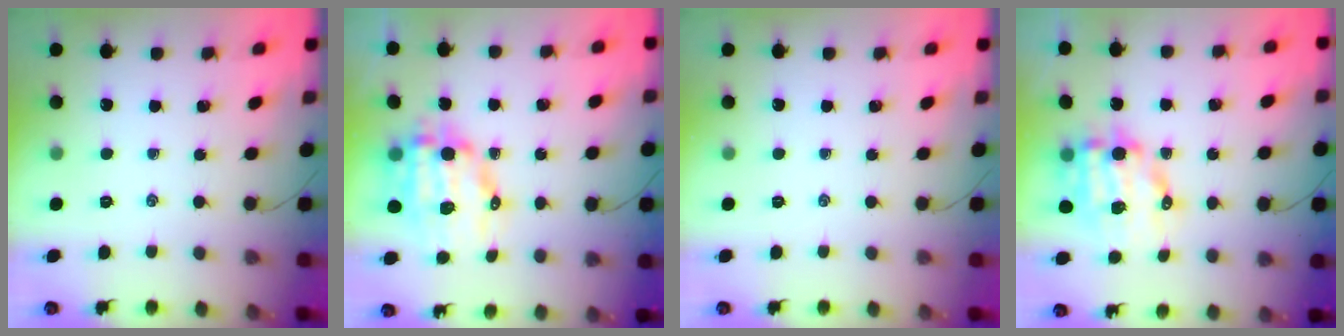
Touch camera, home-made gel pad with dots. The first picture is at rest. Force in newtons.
{"total": 12.2, "press": 11.9, "slide": 2.5}
{"total": 0.0}
{"total": 12.0, "press": 11.7, "slide": 2.4}